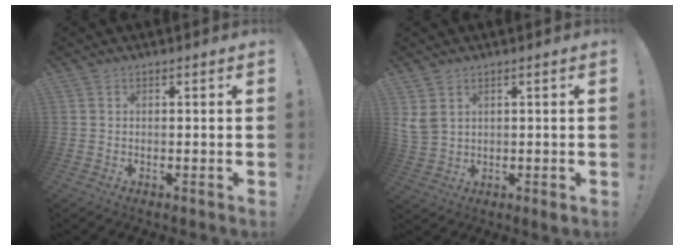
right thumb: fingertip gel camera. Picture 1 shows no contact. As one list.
[{"total": 5.1, "force": [1.8, 3.6, 3.1], "torque": [-0.061, 0.000, 0.042]}]